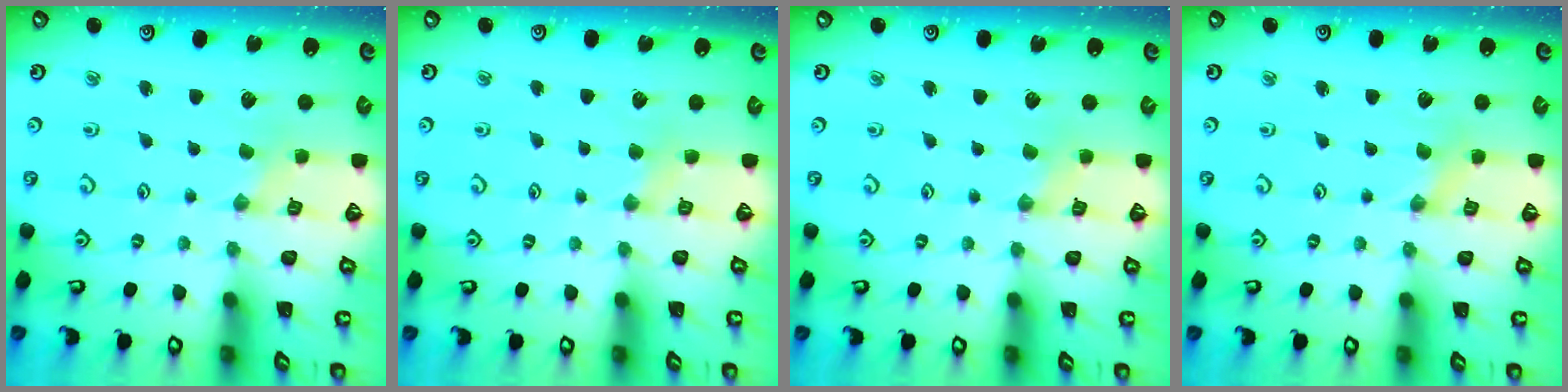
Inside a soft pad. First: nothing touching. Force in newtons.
{"total": 2.7, "press": 2.7, "slide": 0.5}
{"total": 1.5, "press": 1.5, "slide": 0.3}
{"total": 0.0}